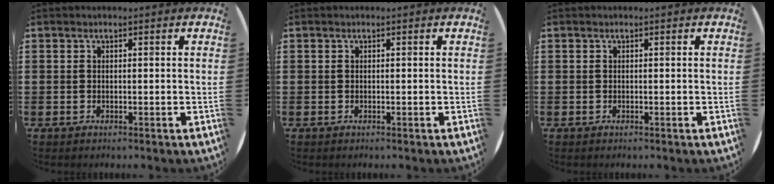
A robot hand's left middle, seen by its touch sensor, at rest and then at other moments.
{"total": 0.0}
{"total": 0.0}